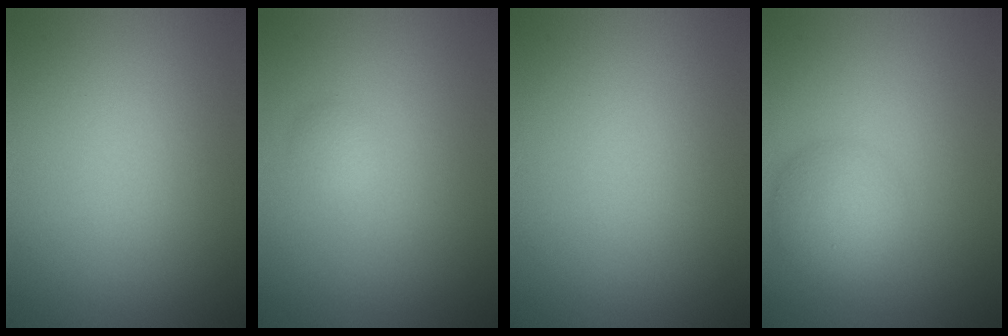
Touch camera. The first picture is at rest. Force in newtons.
{"total": 0.9, "press": 0.9, "slide": 0.0}
{"total": 0.0}
{"total": 3.5, "press": 3.5, "slide": 0.1}